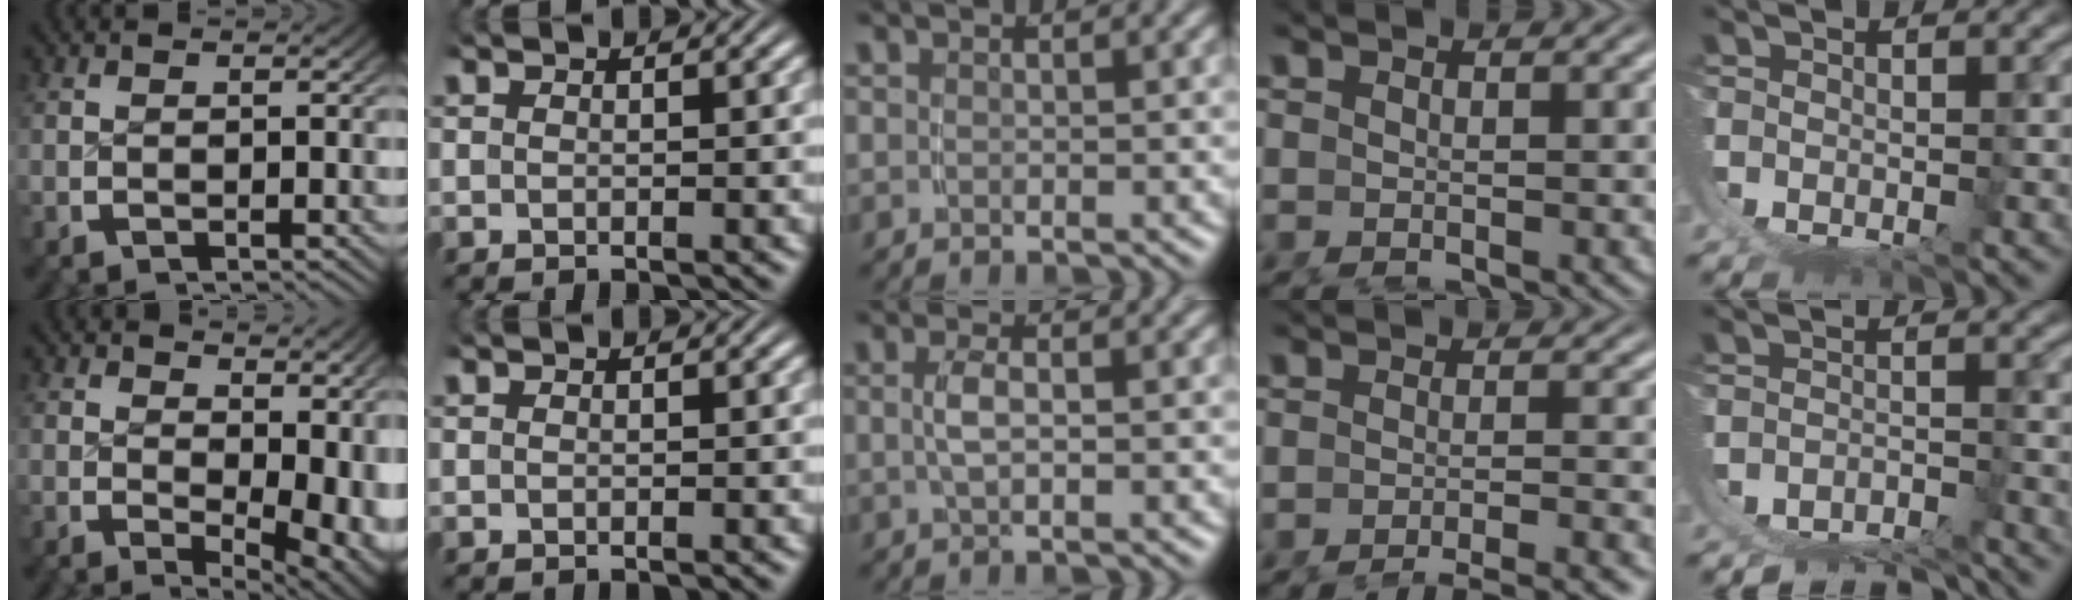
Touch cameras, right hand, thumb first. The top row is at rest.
{"thumb": {"total": 6.5, "force": [0.5, 3.8, 5.2], "torque": [-0.067, -0.030, 0.021]}, "middle": {"total": 1.7, "force": [-0.2, -0.1, 1.7], "torque": [-0.037, -0.002, 0.001]}, "ring": {"total": 7.6, "force": [-7.0, 1.2, 2.9], "torque": [-0.025, -0.011, -0.102]}, "little": {"total": 6.6, "force": [-6.4, 0.5, 1.3], "torque": [-0.009, -0.025, -0.097]}}